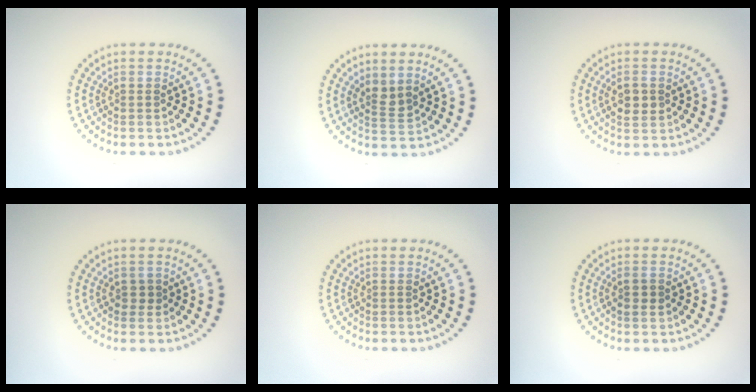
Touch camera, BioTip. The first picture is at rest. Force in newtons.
{"total": 1.7, "press": 1.3, "slide": 1.2}
{"total": 2.0, "press": 1.9, "slide": 0.3}
{"total": 1.0, "press": 1.0, "slide": 0.2}
{"total": 0.0}
{"total": 1.2, "press": 1.2, "slide": 0.2}